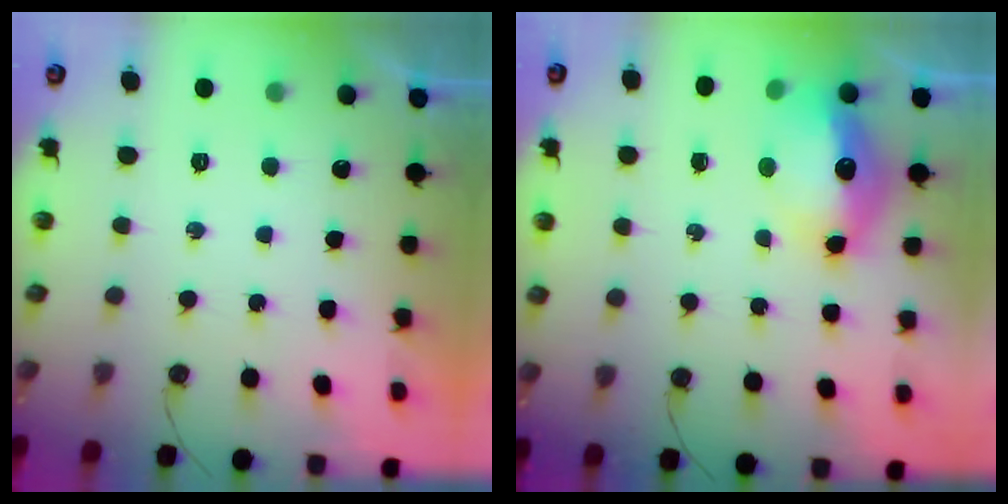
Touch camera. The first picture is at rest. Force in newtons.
{"total": 12.8, "press": 12.7, "slide": 1.2}